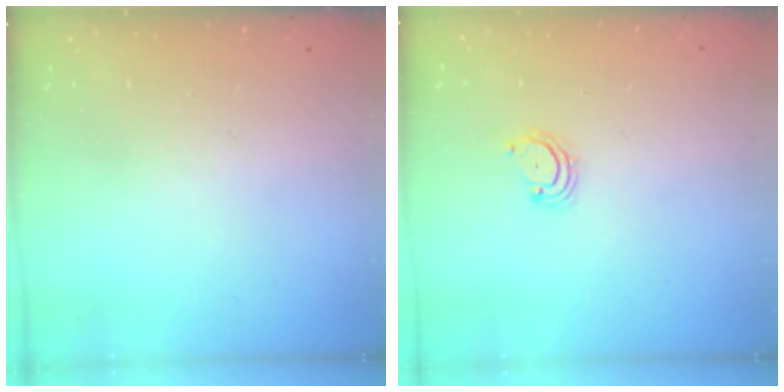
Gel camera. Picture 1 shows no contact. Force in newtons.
{"total": 3.1, "press": 3.0, "slide": 0.4}